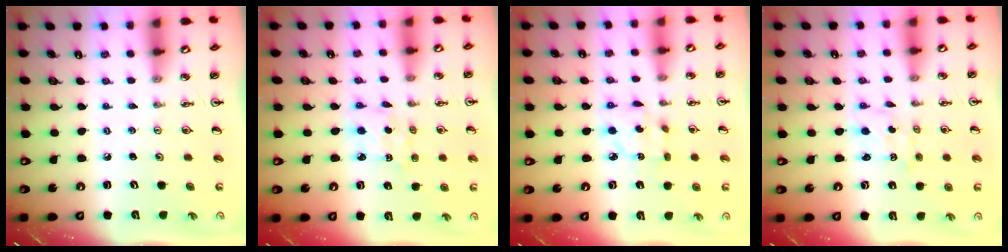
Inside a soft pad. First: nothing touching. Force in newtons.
{"total": 2.9, "press": 2.9, "slide": 0.4}
{"total": 5.3, "press": 5.3, "slide": 0.2}
{"total": 1.0, "press": 0.9, "slide": 0.5}